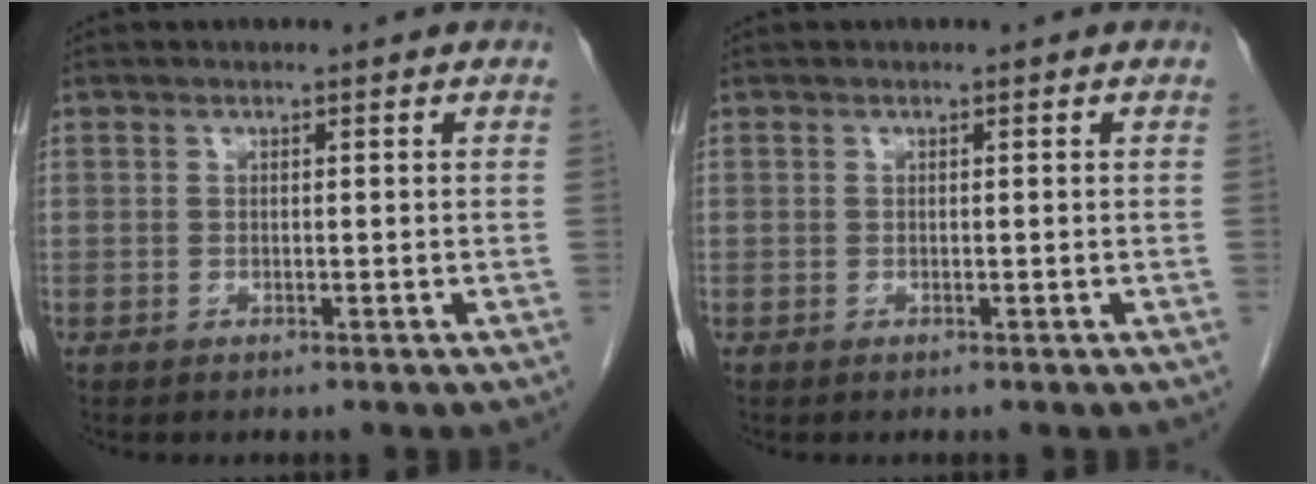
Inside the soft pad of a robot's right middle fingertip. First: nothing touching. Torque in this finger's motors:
{"motor_torque": [0.00, 0.00, 0.00, 0.00]}